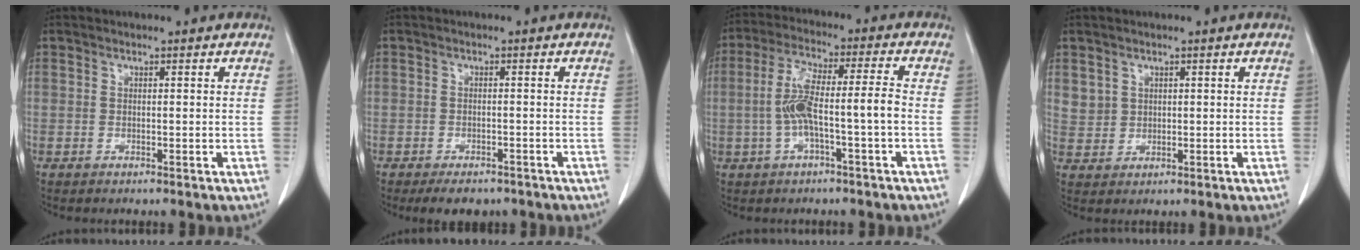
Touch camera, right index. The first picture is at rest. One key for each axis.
{"total": 4.7, "fx": -3.5, "fy": 2.6, "fz": 1.7, "tx": -0.018, "ty": 0.001, "tz": -0.047}
{"total": 8.6, "fx": -1.8, "fy": 0.6, "fz": 8.4, "tx": -0.170, "ty": 0.025, "tz": -0.032}
{"total": 2.9, "fx": 1.4, "fy": 2.5, "fz": 0.3, "tx": 0.006, "ty": 0.002, "tz": 0.028}